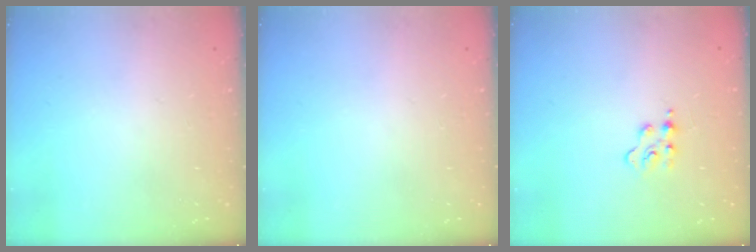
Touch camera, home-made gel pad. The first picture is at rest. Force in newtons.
{"total": 0.0}
{"total": 2.4, "press": 2.4, "slide": 0.3}